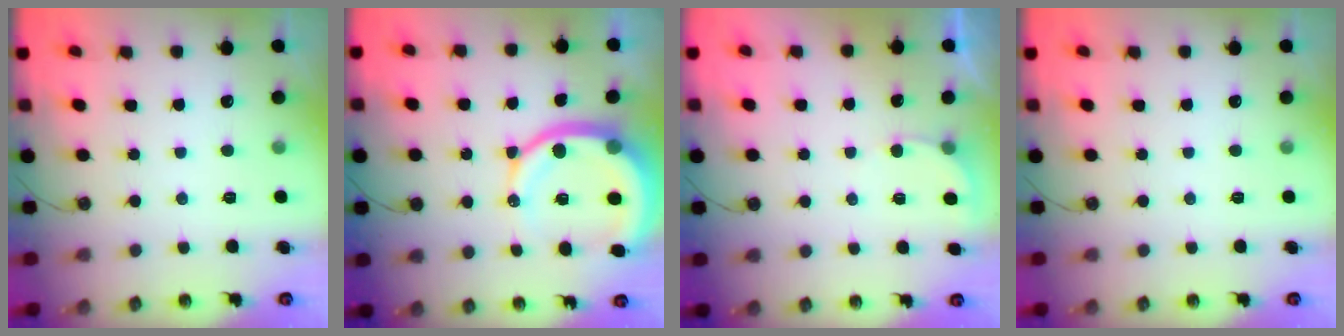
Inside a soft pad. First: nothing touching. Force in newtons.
{"total": 14.2, "press": 14.1, "slide": 1.9}
{"total": 2.7, "press": 2.7, "slide": 0.2}
{"total": 0.0}